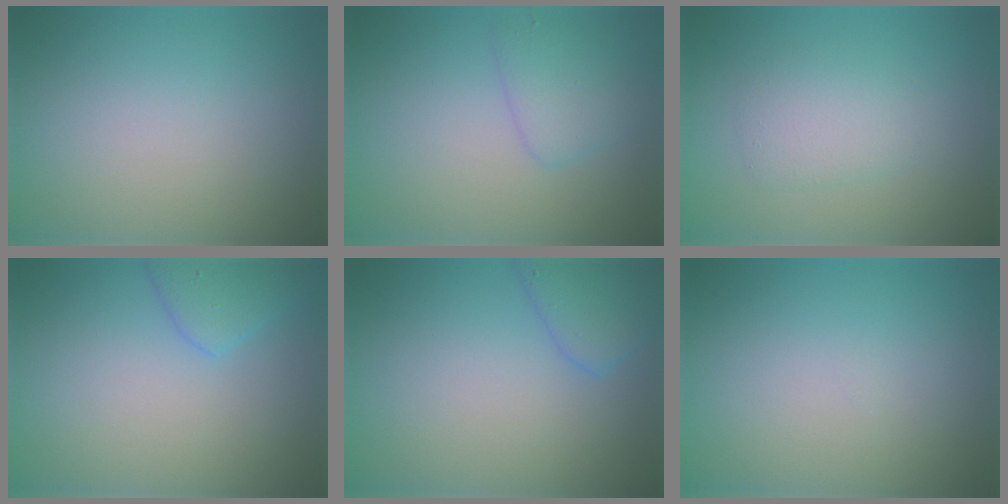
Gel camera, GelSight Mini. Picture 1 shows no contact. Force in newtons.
{"total": 2.3, "press": 2.3, "slide": 0.2}
{"total": 2.4, "press": 2.4, "slide": 0.1}
{"total": 2.5, "press": 2.4, "slide": 0.3}
{"total": 2.7, "press": 2.7, "slide": 0.2}
{"total": 0.0}